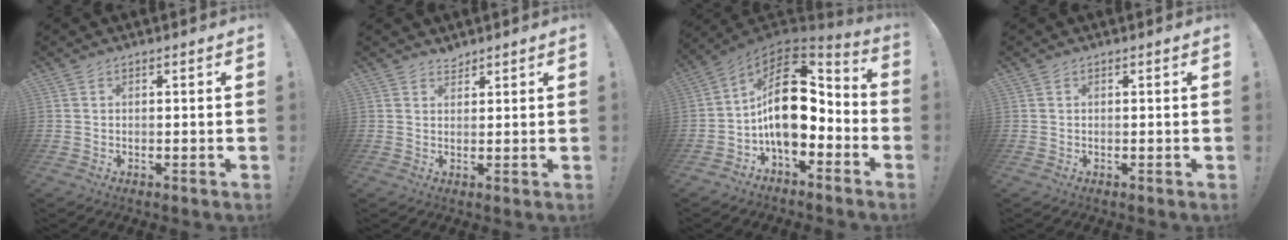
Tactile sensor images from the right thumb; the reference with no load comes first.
{"total": 2.2, "force": [2.0, 0.8, 0.2], "torque": [0.012, -0.018, 0.035]}
{"total": 19.4, "force": [1.5, 11.2, 15.8], "torque": [-0.263, -0.001, 0.029]}
{"total": 0.0}